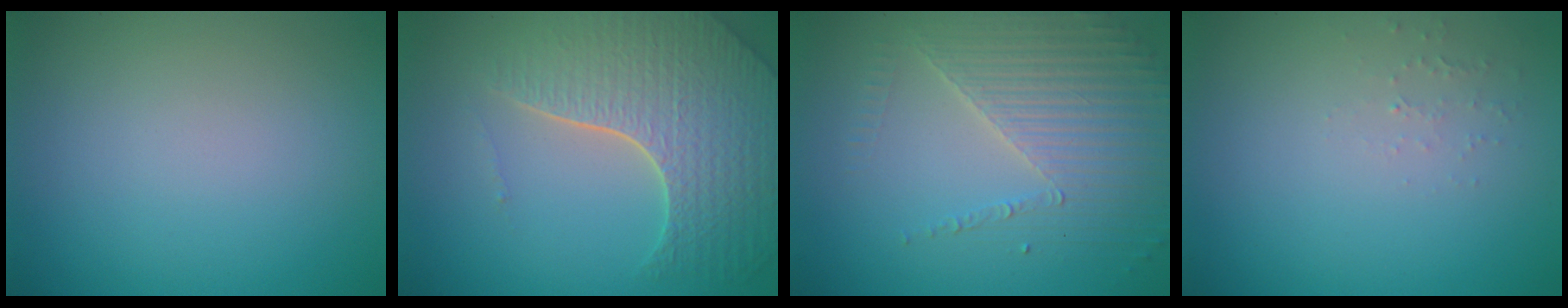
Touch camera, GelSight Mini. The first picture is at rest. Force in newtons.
{"total": 7.6, "press": 5.6, "slide": 5.1}
{"total": 4.1, "press": 3.7, "slide": 1.8}
{"total": 0.8, "press": 0.8, "slide": 0.3}